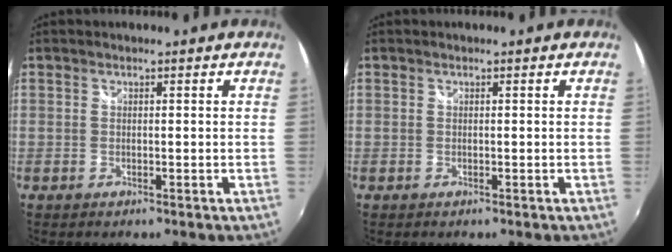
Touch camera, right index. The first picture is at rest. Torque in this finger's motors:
{"motor_torque": [-0.02, 0.03, -0.02, 0.00]}